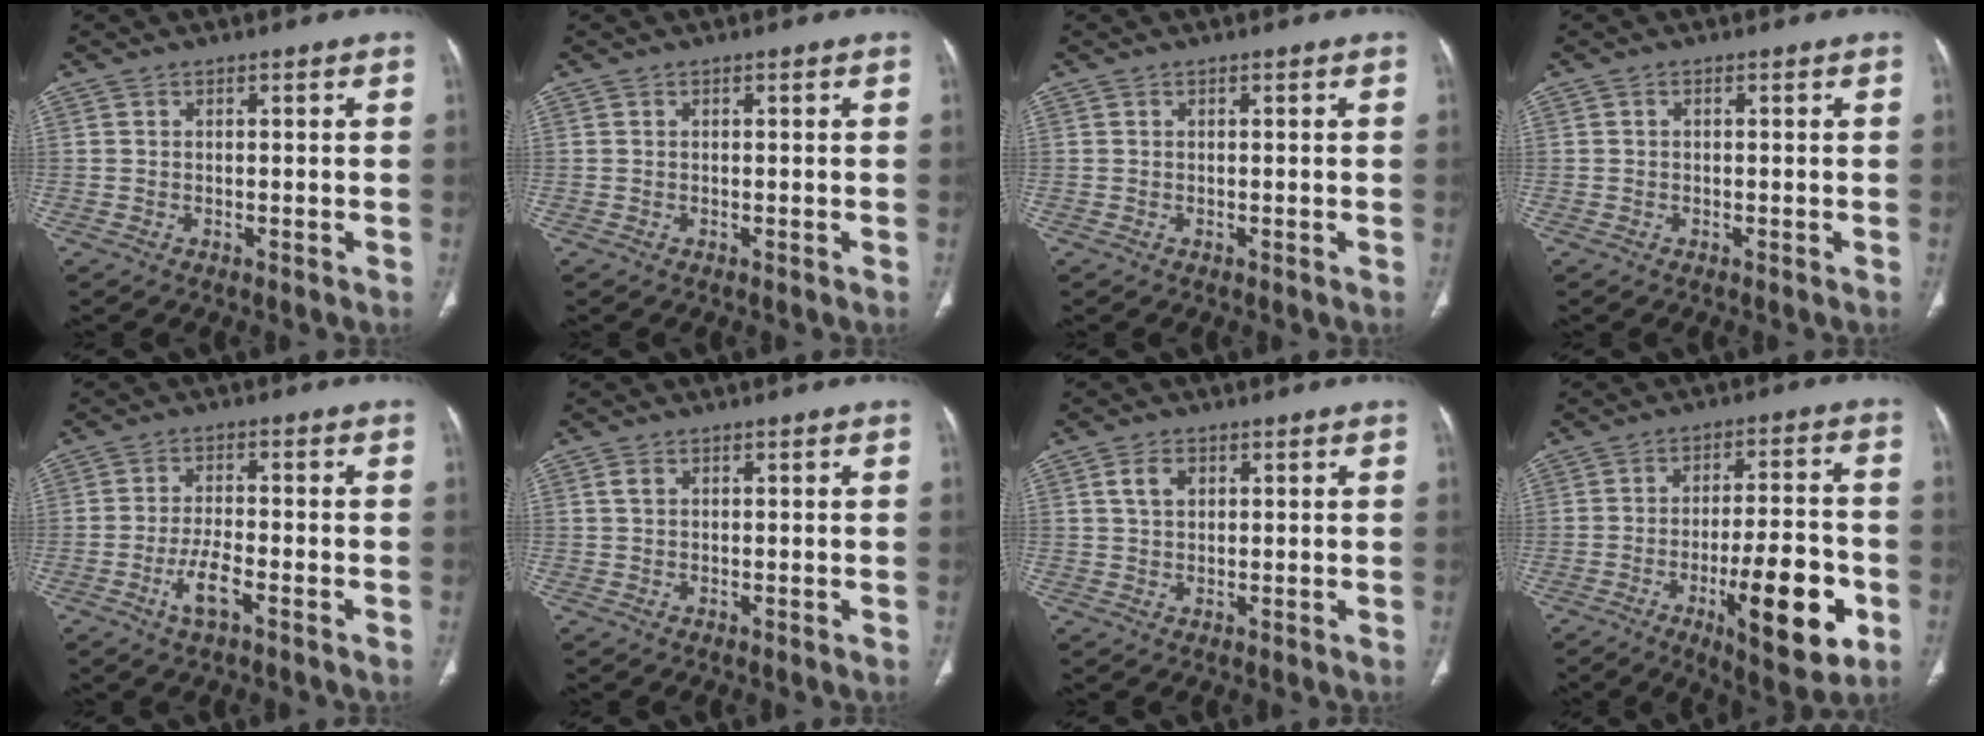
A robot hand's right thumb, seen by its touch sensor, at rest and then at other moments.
{"total": 0.0}
{"total": 0.0}
{"total": 0.0}
{"total": 5.2, "force": [-2.5, 1.4, 4.4], "torque": [-0.090, 0.011, -0.046]}
{"total": 1.2, "force": [0.4, 0.8, 0.8], "torque": [-0.016, 0.003, 0.007]}
{"total": 3.4, "force": [1.2, 2.3, 2.2], "torque": [-0.036, 0.000, 0.022]}
{"total": 17.4, "force": [-6.1, 5.3, 15.4], "torque": [-0.215, 0.020, -0.081]}